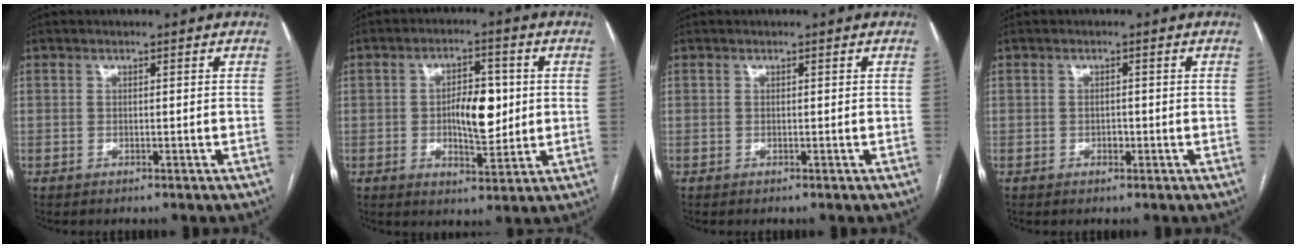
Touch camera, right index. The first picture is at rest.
{"total": 7.7, "force": [0.2, 3.3, 7.0], "torque": [-0.111, 0.008, 0.008]}
{"total": 0.0}
{"total": 1.1, "force": [-0.4, 0.7, 0.6], "torque": [-0.010, 0.002, -0.004]}